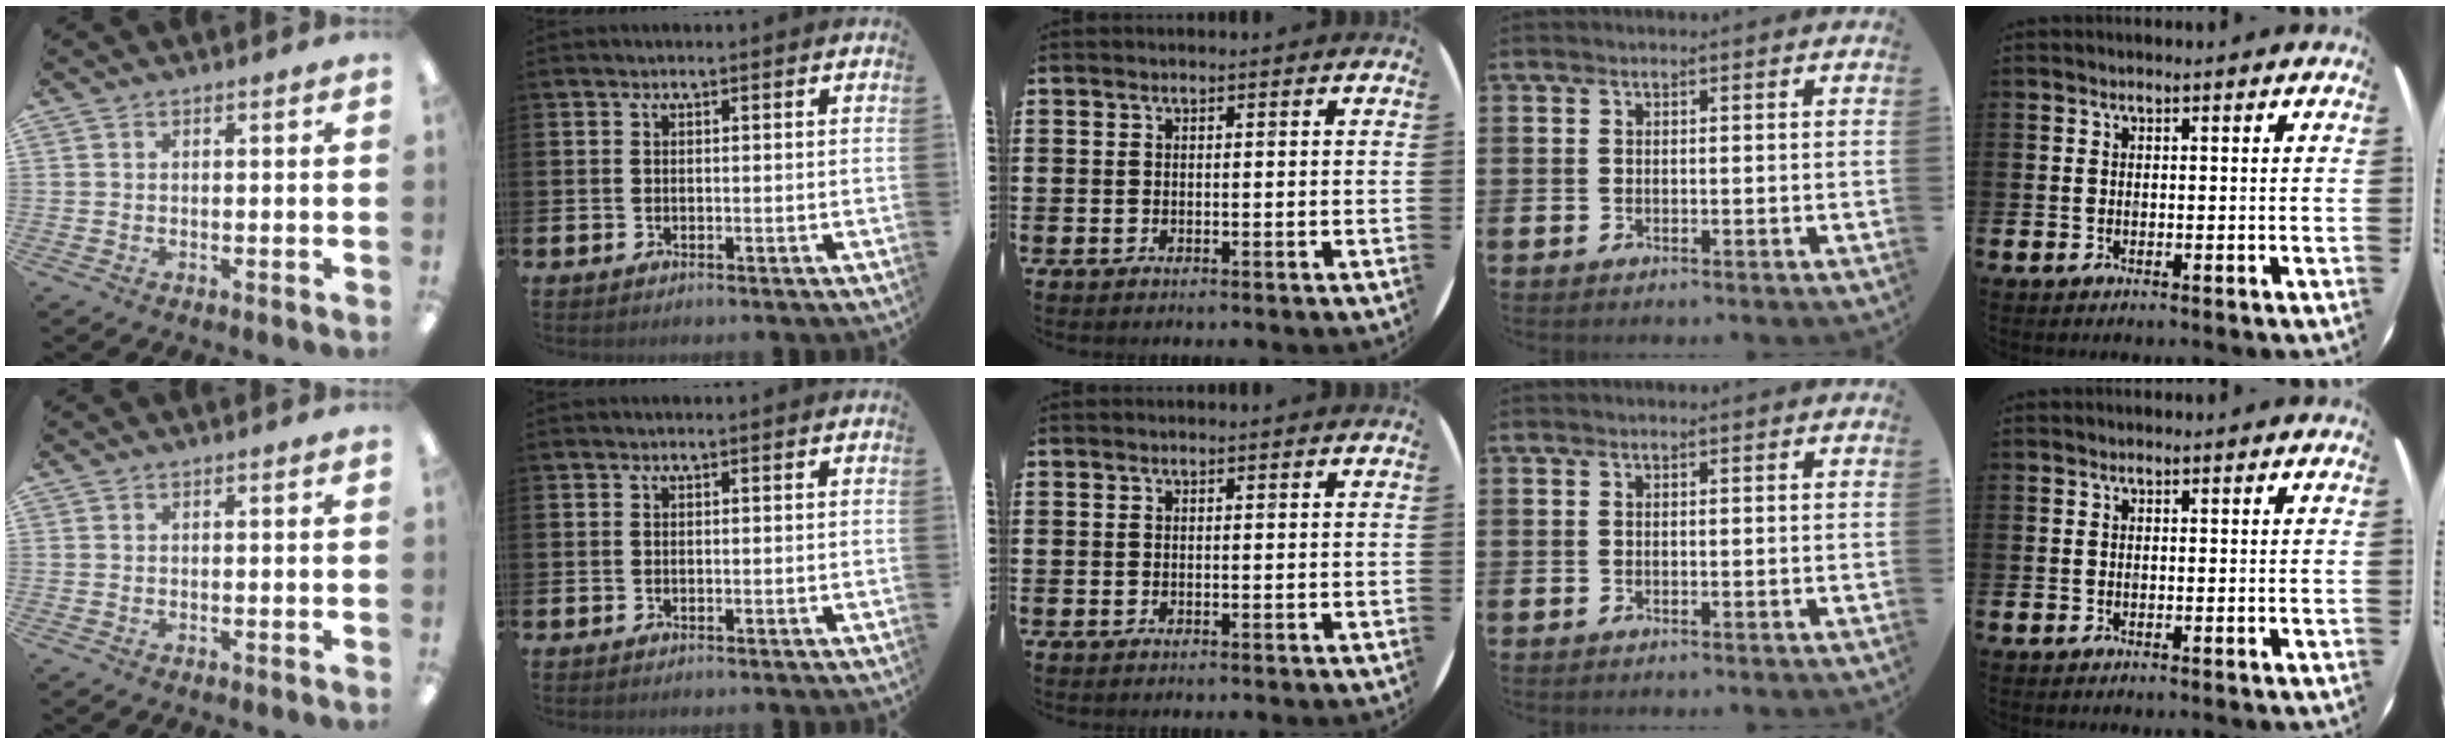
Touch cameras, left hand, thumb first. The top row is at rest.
{}